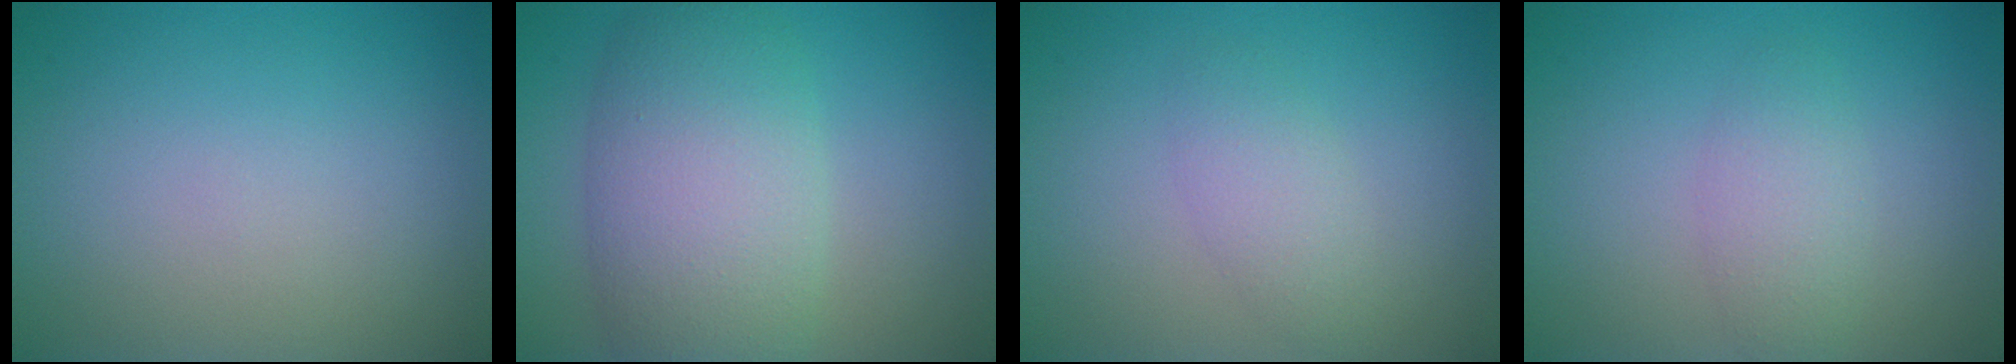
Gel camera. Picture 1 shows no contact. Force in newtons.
{"total": 8.3, "press": 8.2, "slide": 0.3}
{"total": 2.1, "press": 2.1, "slide": 0.1}
{"total": 2.3, "press": 2.3, "slide": 0.1}